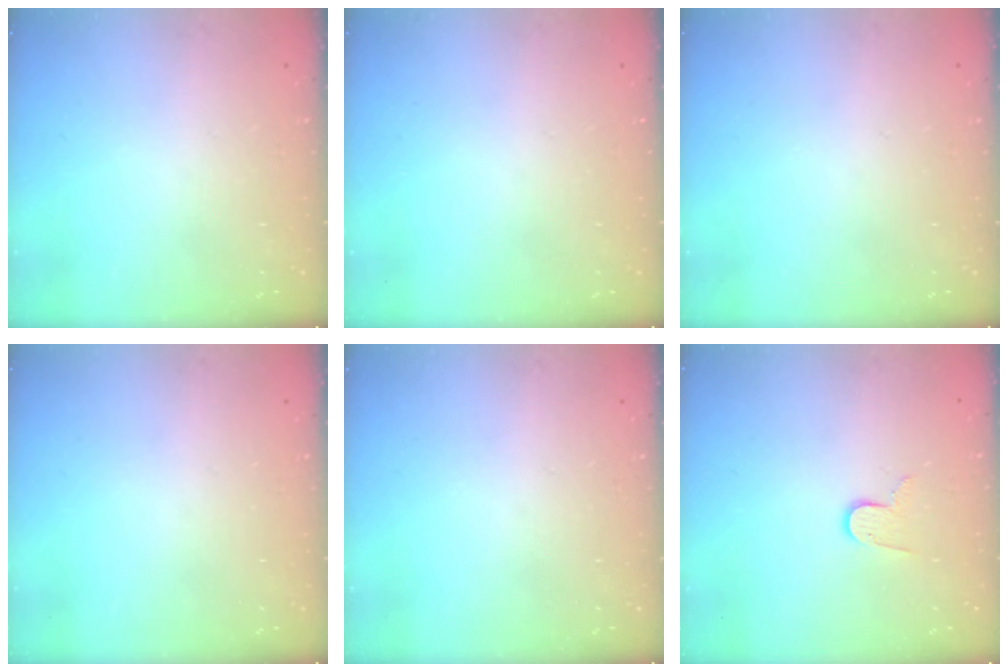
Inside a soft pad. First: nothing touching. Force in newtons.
{"total": 0.0}
{"total": 0.0}
{"total": 0.0}
{"total": 0.0}
{"total": 7.6, "press": 7.5, "slide": 0.7}